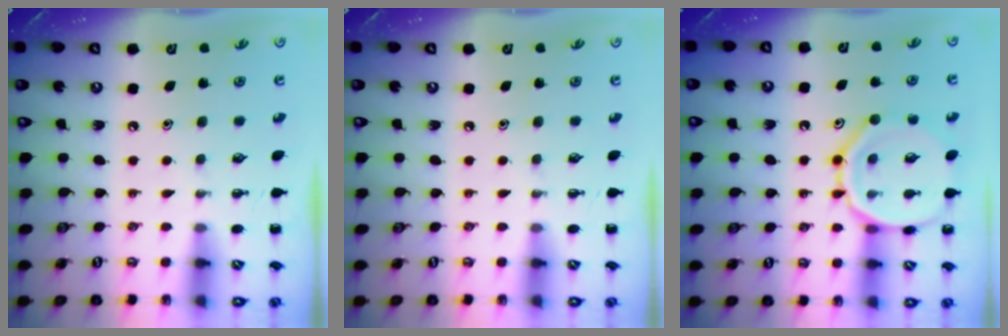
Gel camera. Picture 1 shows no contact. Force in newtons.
{"total": 0.0}
{"total": 14.0, "press": 14.0, "slide": 0.8}